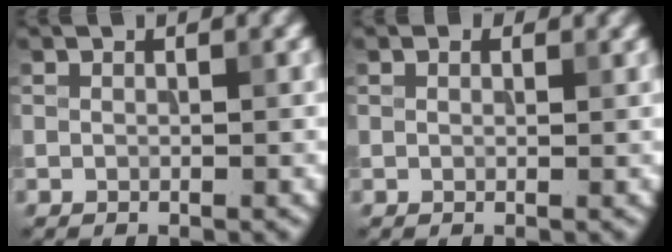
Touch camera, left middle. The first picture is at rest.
{"total": 0.6, "force": [0.4, 0.3, 0.2], "torque": [-0.003, -0.001, 0.004]}